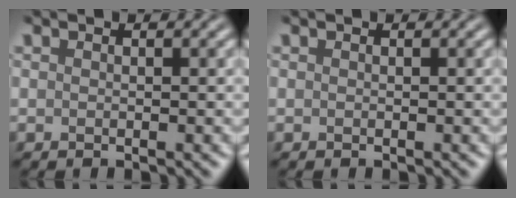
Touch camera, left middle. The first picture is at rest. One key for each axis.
{"total": 0.0}